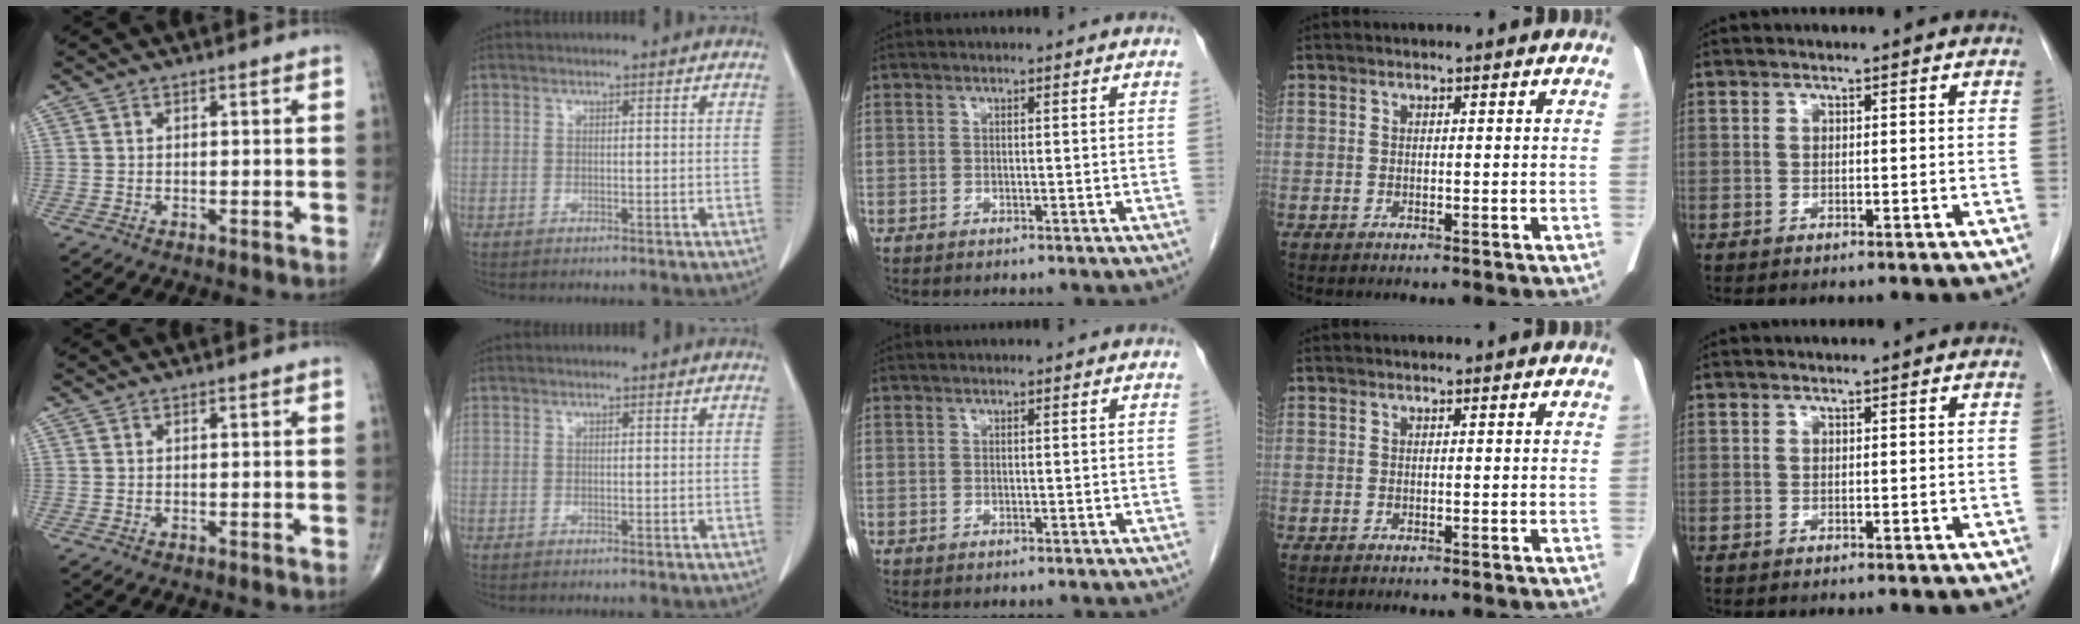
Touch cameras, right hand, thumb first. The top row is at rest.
{}